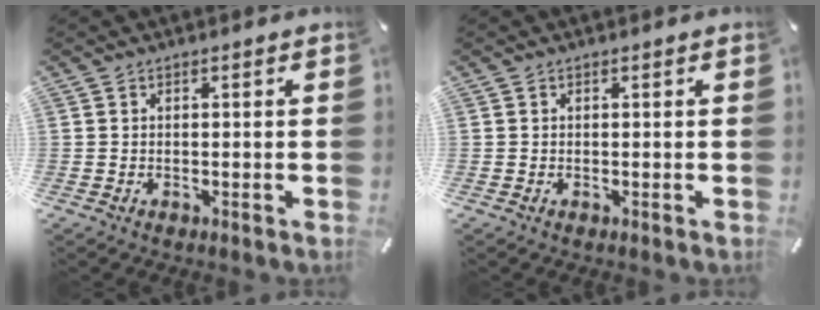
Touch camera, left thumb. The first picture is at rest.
{"total": 0.0}